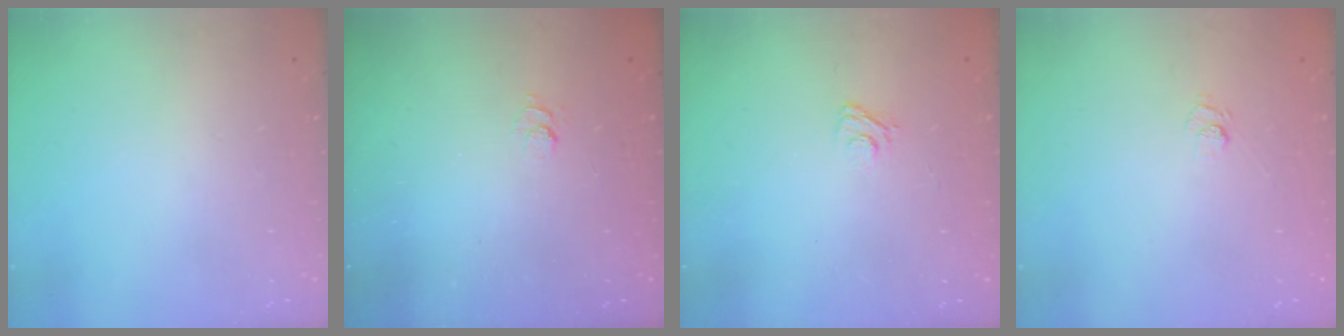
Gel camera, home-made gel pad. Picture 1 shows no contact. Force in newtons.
{"total": 2.5, "press": 2.0, "slide": 1.4}
{"total": 2.9, "press": 2.6, "slide": 1.2}
{"total": 4.5, "press": 4.3, "slide": 1.2}